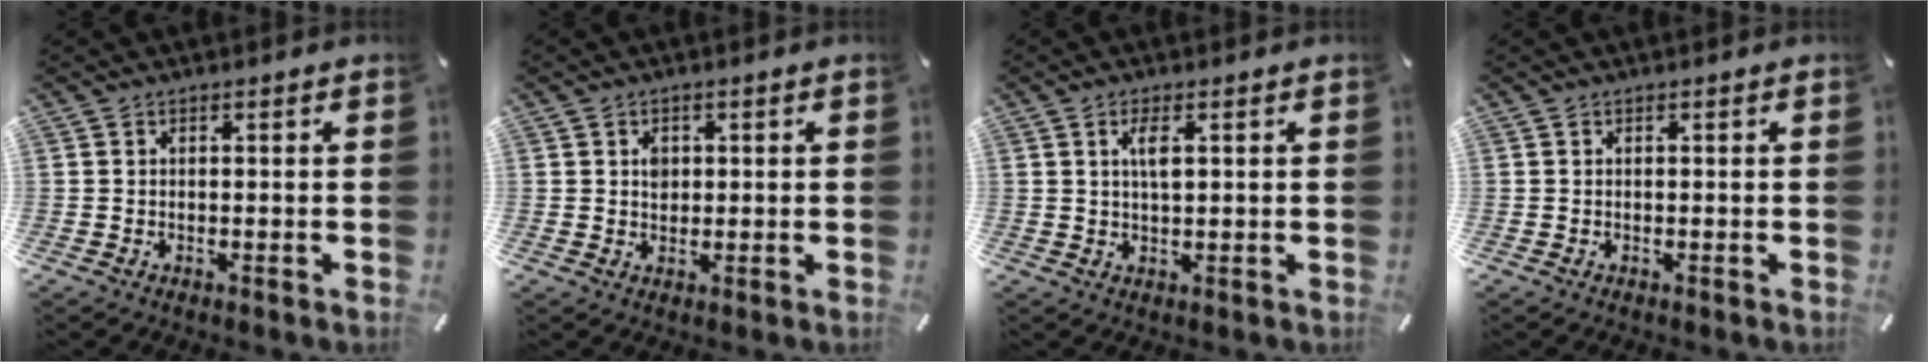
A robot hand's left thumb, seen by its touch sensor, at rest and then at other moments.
{"total": 2.2, "force": [0.4, 2.0, 0.9], "torque": [-0.007, 0.000, 0.003]}
{"total": 3.6, "force": [1.1, 1.3, 3.2], "torque": [-0.070, 0.006, 0.016]}
{"total": 0.0}